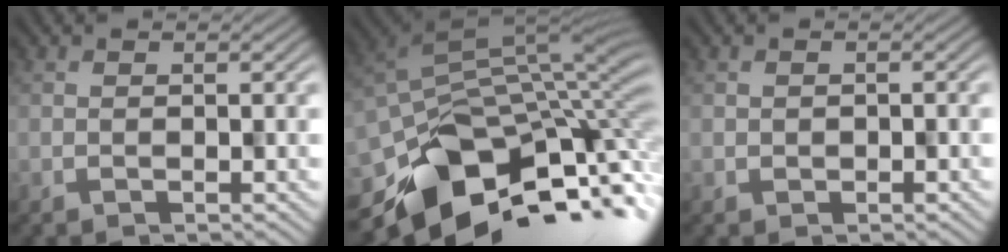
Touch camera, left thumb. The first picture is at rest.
{"total": 12.3, "force": [-5.3, 7.9, 7.9], "torque": [-0.144, -0.029, -0.085]}
{"total": 1.3, "force": [-0.4, 1.2, 0.2], "torque": [0.004, -0.005, -0.003]}